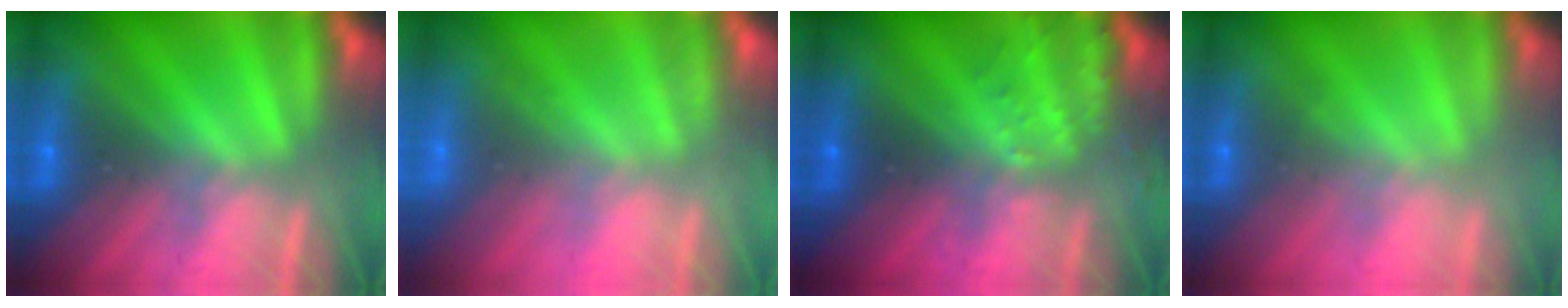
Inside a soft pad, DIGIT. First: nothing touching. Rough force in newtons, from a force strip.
{"total": 5.9}
{"total": 3.5}
{"total": 2.3}